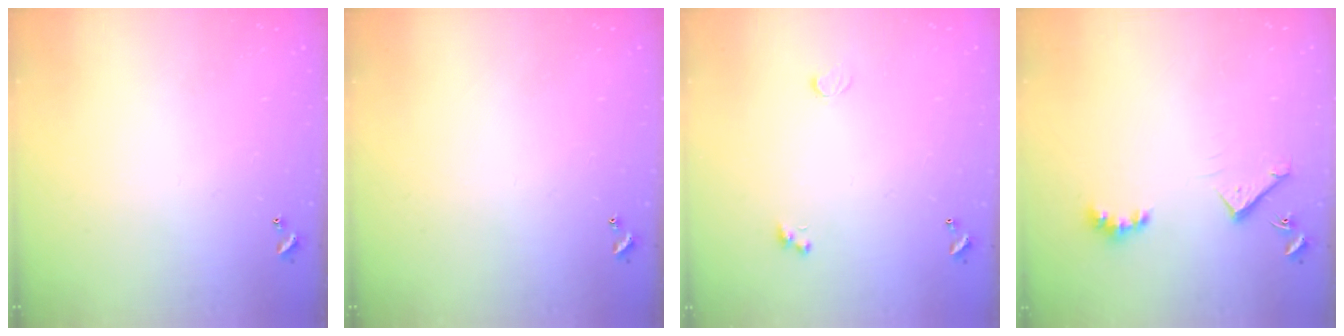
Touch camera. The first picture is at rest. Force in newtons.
{"total": 0.0}
{"total": 0.6, "press": 0.4, "slide": 0.4}
{"total": 4.9, "press": 4.9, "slide": 0.7}